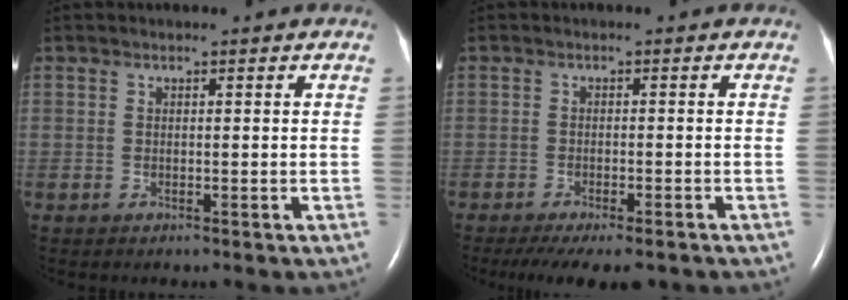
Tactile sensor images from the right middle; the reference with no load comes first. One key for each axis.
{"total": 9.5, "fx": -7.5, "fy": 2.5, "fz": 5.2, "tx": -0.075, "ty": -0.013, "tz": -0.105}